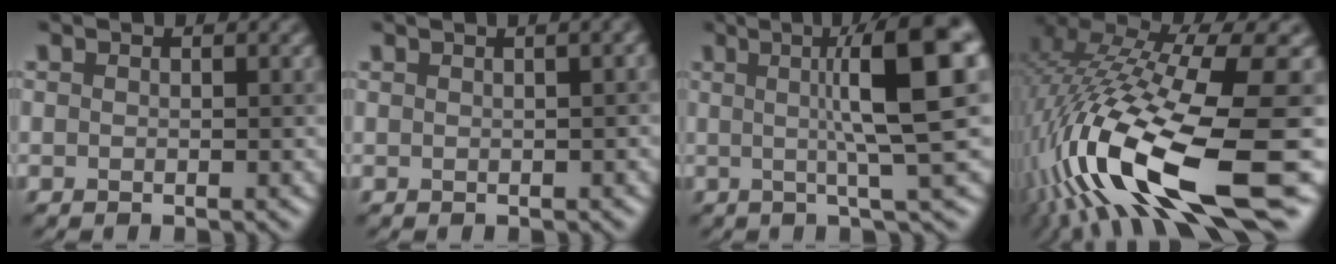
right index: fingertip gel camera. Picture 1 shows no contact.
{"total": 2.1, "force": [0.5, 0.5, 2.0], "torque": [-0.013, 0.008, 0.002]}
{"total": 10.3, "force": [1.8, 1.5, 10.0], "torque": [-0.115, 0.019, 0.022]}
{"total": 16.4, "force": [-3.7, 4.7, 15.3], "torque": [-0.308, -0.016, -0.049]}